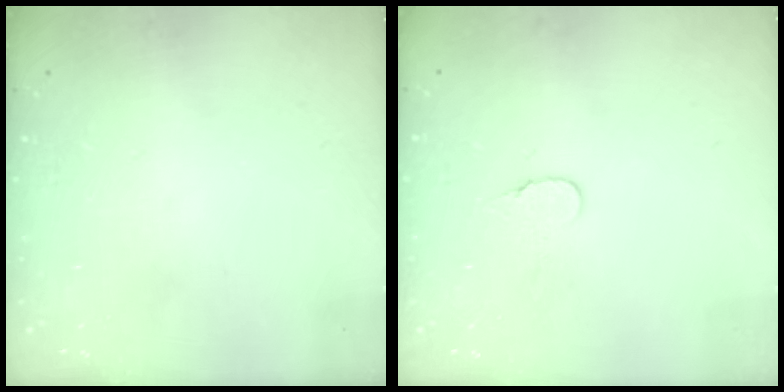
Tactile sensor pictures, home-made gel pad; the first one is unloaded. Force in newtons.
{"total": 6.1, "press": 6.1, "slide": 0.5}